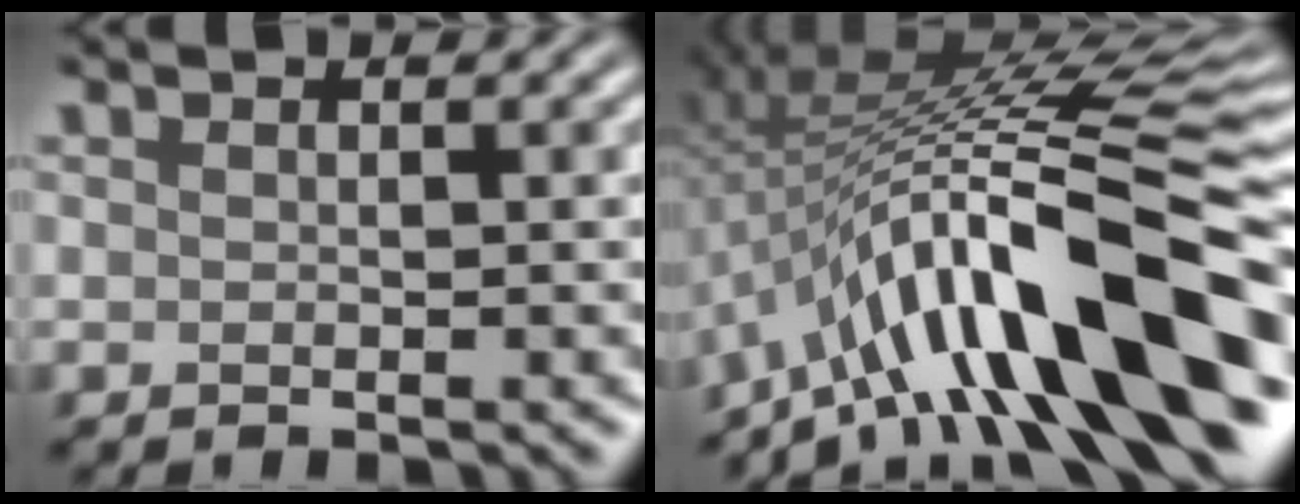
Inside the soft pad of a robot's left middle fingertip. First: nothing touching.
{"total": 14.6, "force": [-5.4, 3.2, 13.1], "torque": [-0.194, 0.032, -0.078]}